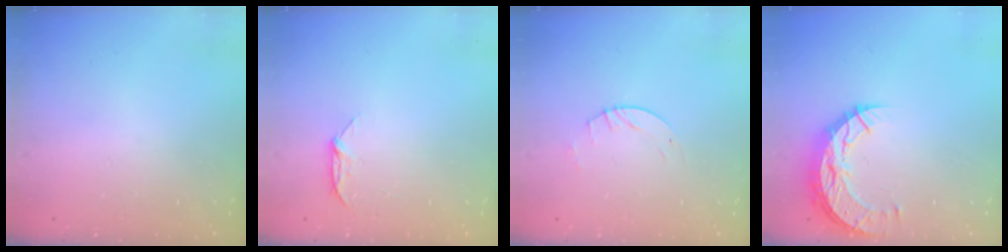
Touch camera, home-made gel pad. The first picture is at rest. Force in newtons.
{"total": 5.9, "press": 5.8, "slide": 0.7}
{"total": 2.8, "press": 2.8, "slide": 0.4}
{"total": 10.3, "press": 10.2, "slide": 0.7}